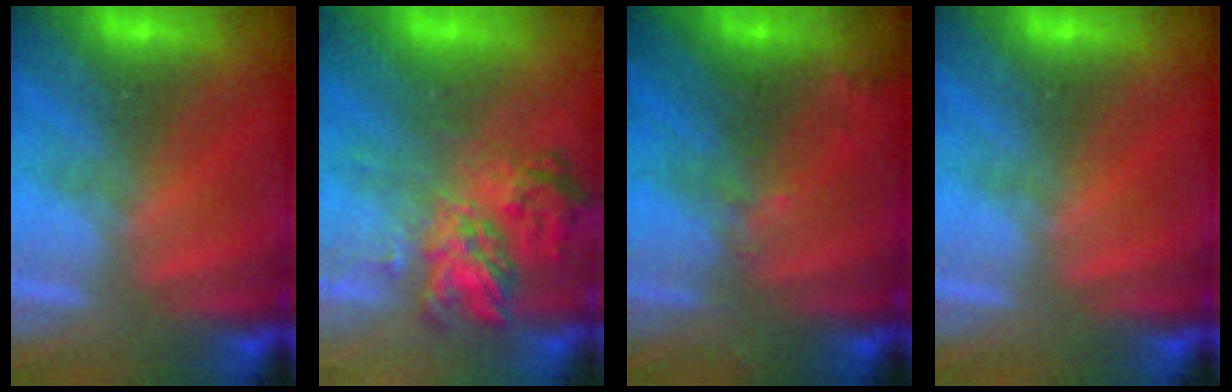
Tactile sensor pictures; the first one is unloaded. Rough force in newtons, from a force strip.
{"total": 8.0}
{"total": 6.4}
{"total": 0.0}